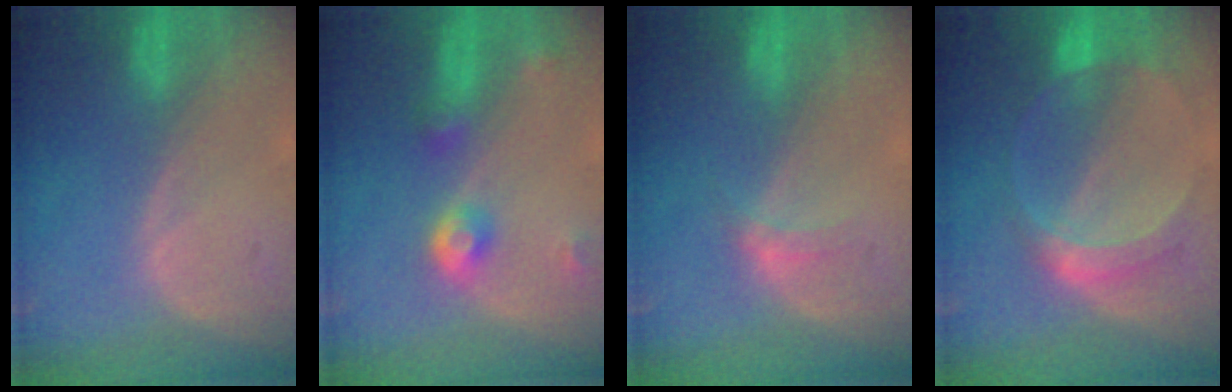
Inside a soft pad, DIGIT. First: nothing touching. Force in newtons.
{"total": 4.9, "press": 4.4, "slide": 2.1}
{"total": 2.3, "press": 1.9, "slide": 1.3}
{"total": 6.1, "press": 5.6, "slide": 2.4}